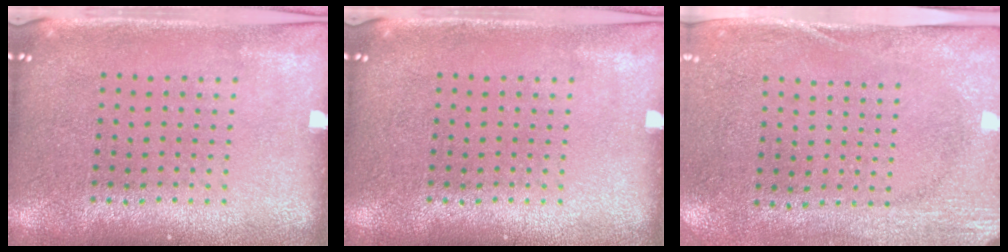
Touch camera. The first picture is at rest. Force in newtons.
{"total": 0.0}
{"total": 2.7, "press": 2.1, "slide": 1.7}